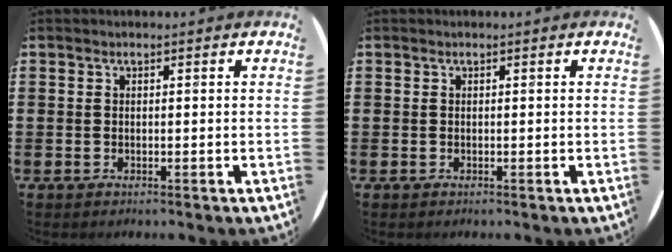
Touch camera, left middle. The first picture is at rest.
{"total": 0.0}